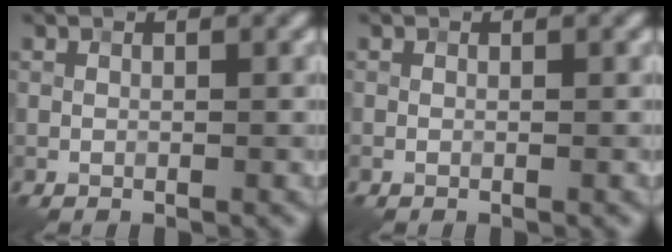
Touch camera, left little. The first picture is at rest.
{"total": 0.0}